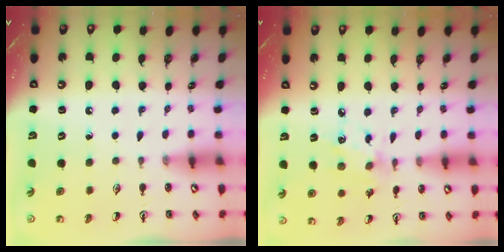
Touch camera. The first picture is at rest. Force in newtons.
{"total": 6.3, "press": 6.3, "slide": 0.6}